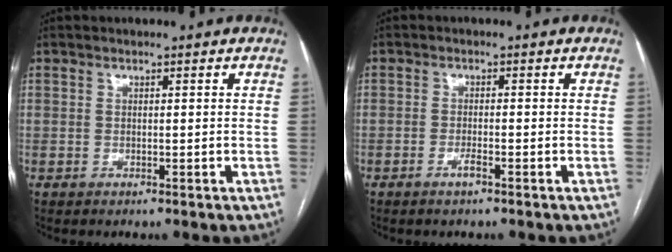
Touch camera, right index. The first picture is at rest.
{"total": 1.7, "force": [-1.1, 0.0, 1.3], "torque": [-0.025, -0.001, -0.021]}